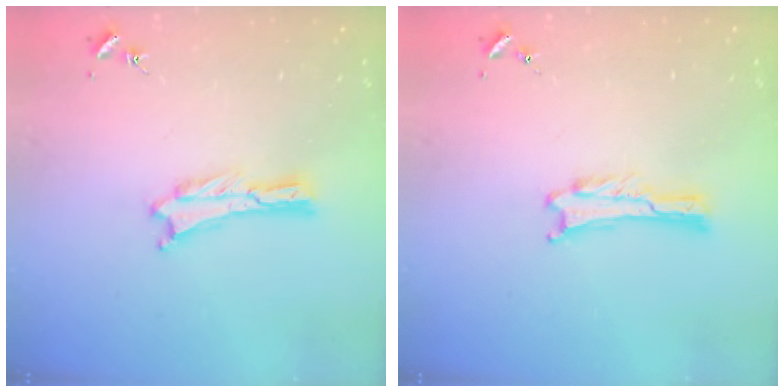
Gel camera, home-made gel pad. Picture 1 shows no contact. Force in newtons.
{"total": 0.0}